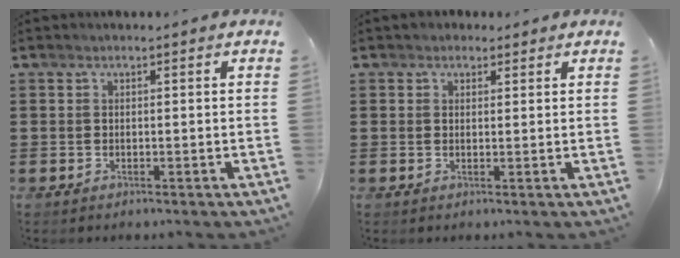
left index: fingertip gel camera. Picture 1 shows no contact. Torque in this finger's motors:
{"motor_torque": [2.13, 0.01, 0.09, 0.02]}